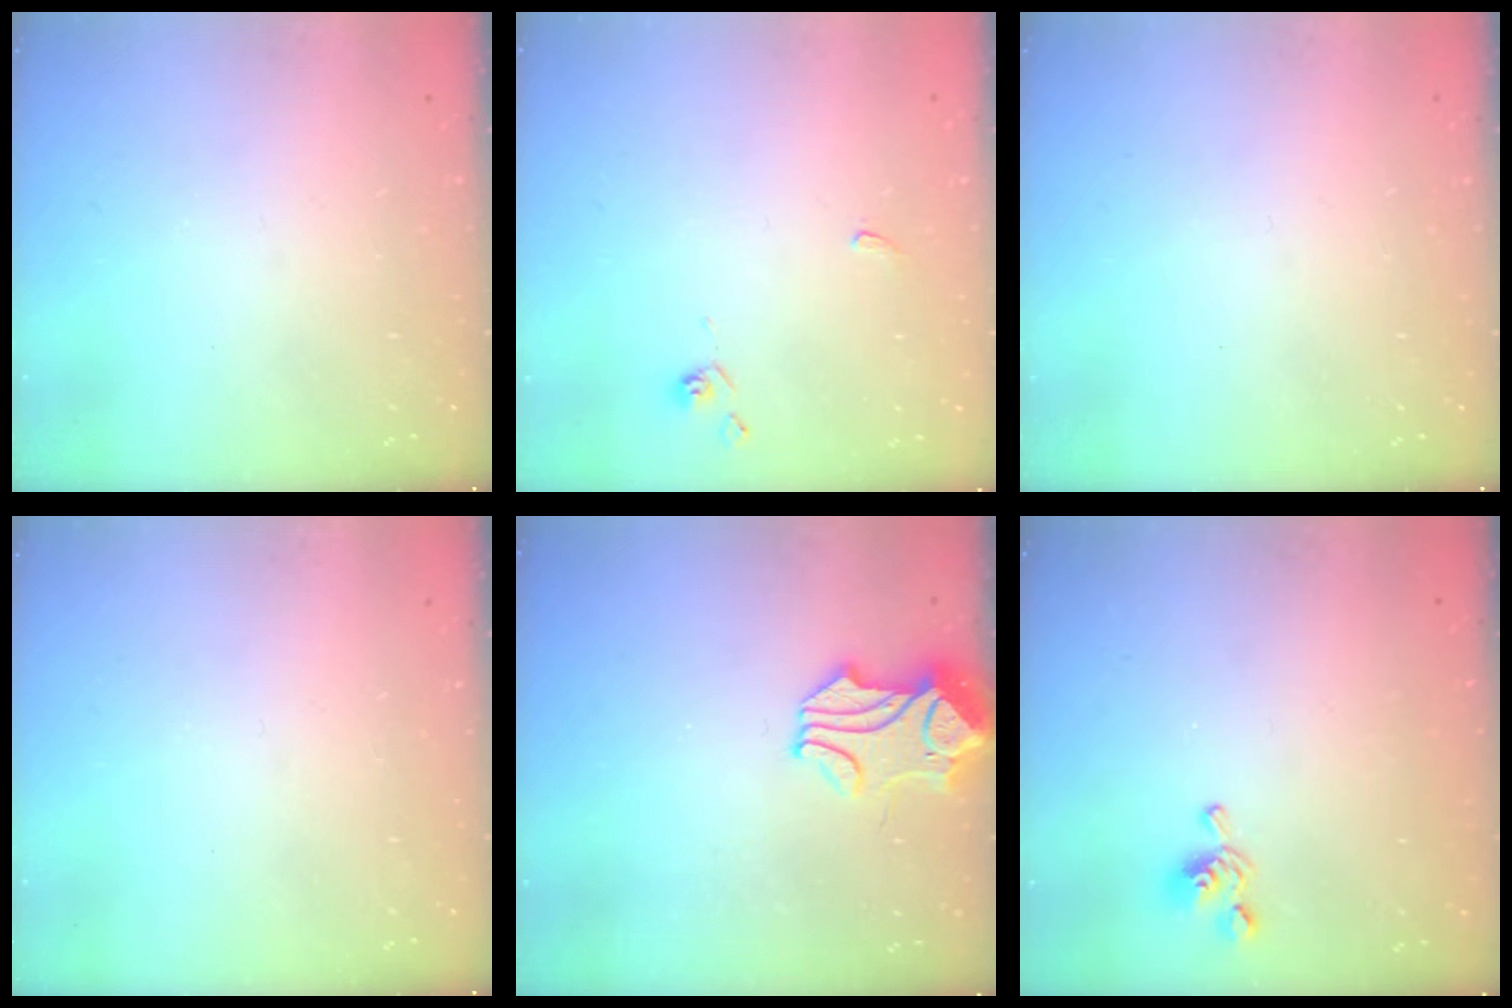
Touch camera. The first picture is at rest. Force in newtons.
{"total": 2.8, "press": 2.8, "slide": 0.6}
{"total": 0.0}
{"total": 0.0}
{"total": 1.5, "press": 1.3, "slide": 0.8}
{"total": 2.8, "press": 2.7, "slide": 0.7}